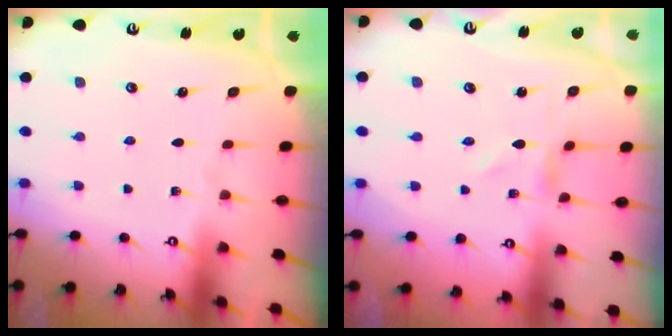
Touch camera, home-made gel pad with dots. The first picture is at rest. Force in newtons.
{"total": 0.0}